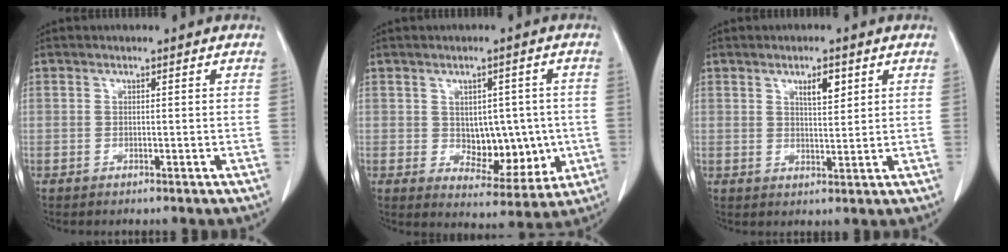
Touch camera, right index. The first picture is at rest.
{"total": 8.9, "force": [-0.3, 5.5, 7.0], "torque": [-0.078, 0.006, 0.012]}
{"total": 3.7, "force": [1.9, 1.1, 3.0], "torque": [-0.050, -0.002, 0.032]}